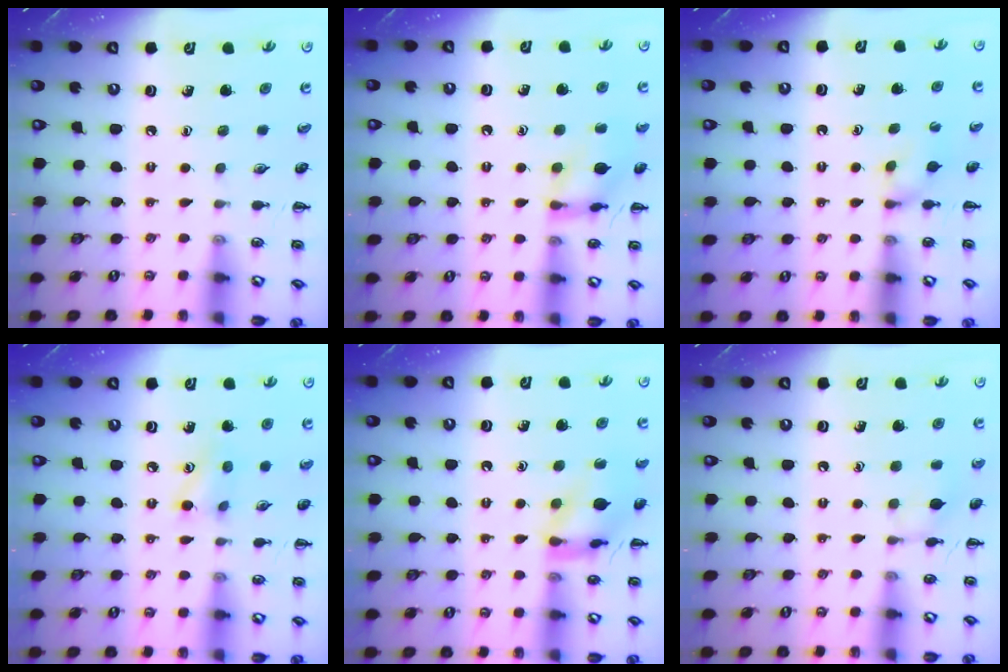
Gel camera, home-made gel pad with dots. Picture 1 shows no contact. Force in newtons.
{"total": 11.8, "press": 11.8, "slide": 0.2}
{"total": 3.4, "press": 3.1, "slide": 1.2}
{"total": 5.4, "press": 5.3, "slide": 1.2}
{"total": 12.8, "press": 12.7, "slide": 1.2}
{"total": 6.3, "press": 6.1, "slide": 1.3}